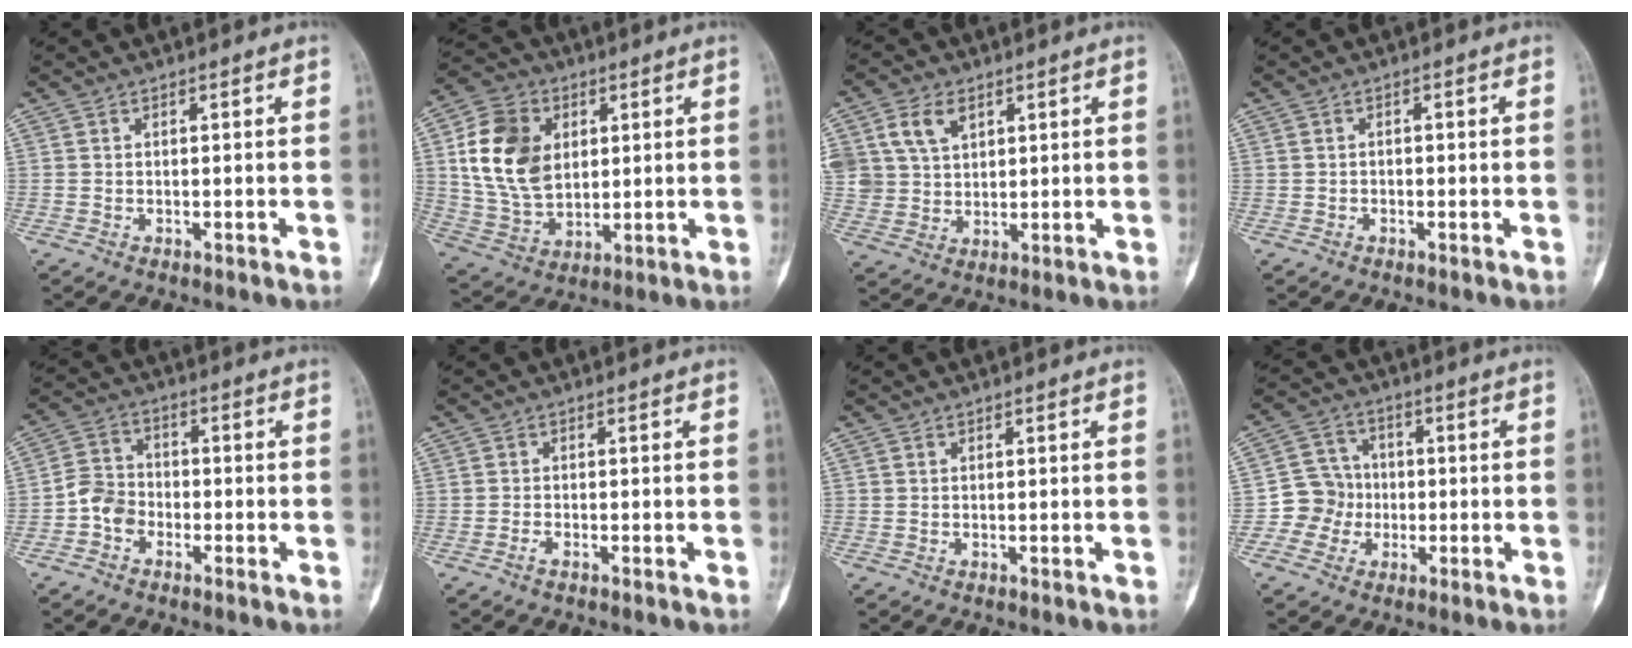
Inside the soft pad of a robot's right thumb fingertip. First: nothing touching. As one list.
[{"total": 15.7, "force": [3.5, 11.4, 10.2], "torque": [-0.166, -0.004, 0.072]}, {"total": 9.4, "force": [4.1, 6.7, 5.2], "torque": [-0.093, -0.006, 0.087]}, {"total": 0.6, "force": [-0.3, 0.4, 0.3], "torque": [0.001, 0.003, -0.010]}, {"total": 5.3, "force": [-2.4, 4.1, 2.4], "torque": [-0.027, 0.022, -0.057]}, {"total": 1.1, "force": [-0.8, 0.2, 0.7], "torque": [-0.017, 0.004, -0.017]}, {"total": 0.0}, {"total": 7.2, "force": [-1.6, 6.9, 1.3], "torque": [0.018, 0.018, -0.037]}]